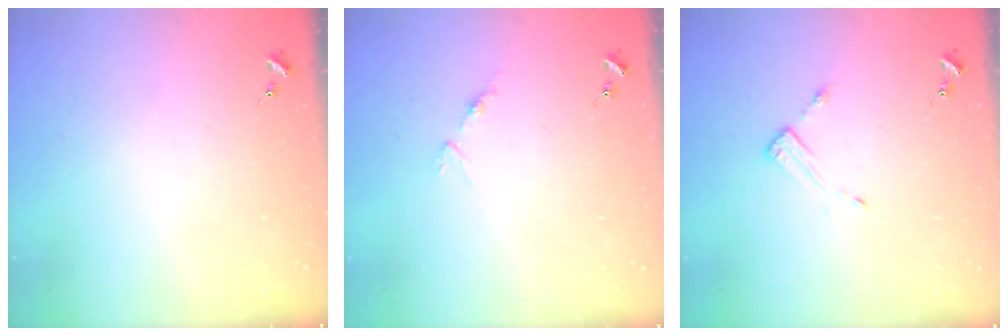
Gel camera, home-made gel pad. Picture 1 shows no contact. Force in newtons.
{"total": 3.0, "press": 2.9, "slide": 0.4}
{"total": 3.1, "press": 3.1, "slide": 0.2}